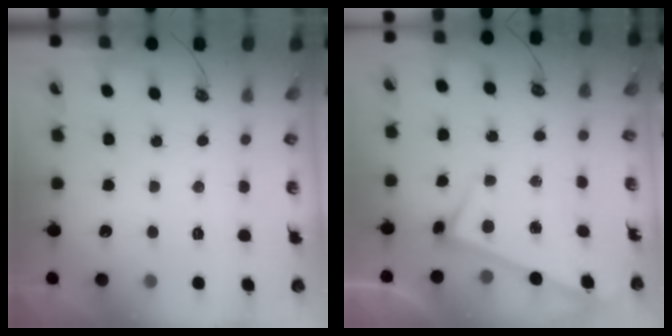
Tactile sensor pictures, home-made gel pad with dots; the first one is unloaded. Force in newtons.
{"total": 3.0, "press": 3.0, "slide": 0.1}